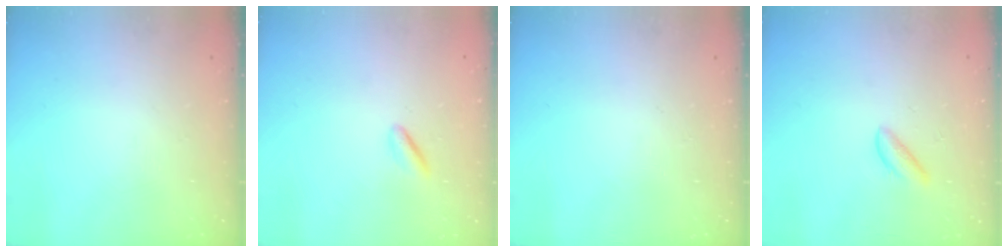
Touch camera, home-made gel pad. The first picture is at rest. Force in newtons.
{"total": 2.4, "press": 2.2, "slide": 1.0}
{"total": 0.0}
{"total": 2.7, "press": 2.7, "slide": 0.3}